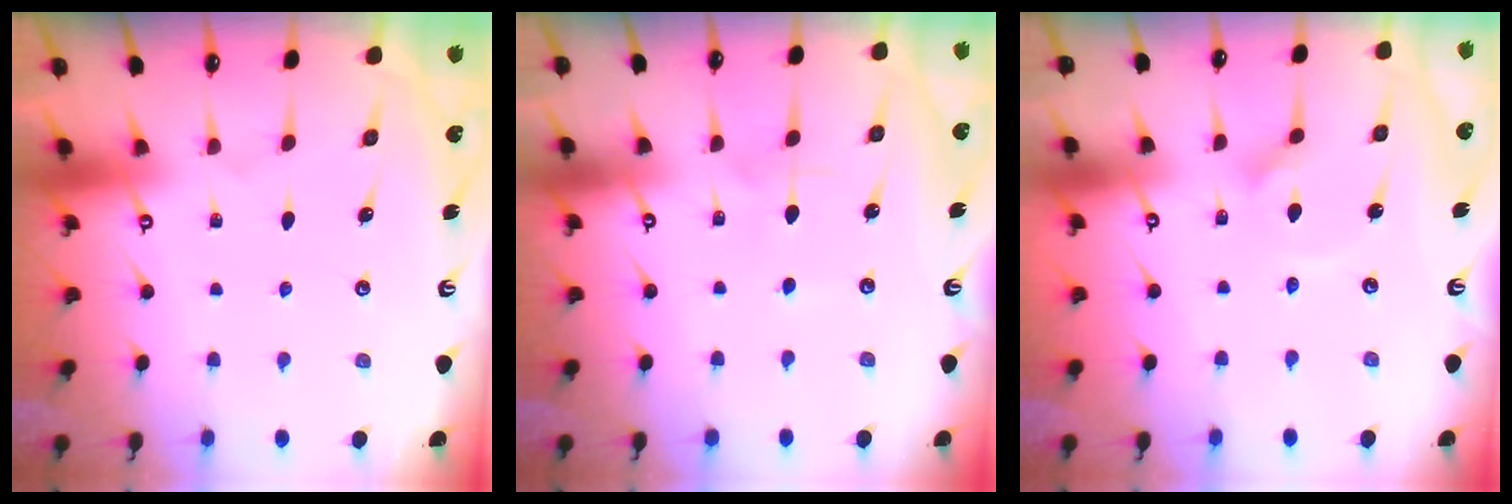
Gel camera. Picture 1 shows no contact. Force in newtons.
{"total": 3.4, "press": 3.4, "slide": 0.4}
{"total": 3.4, "press": 3.3, "slide": 0.3}